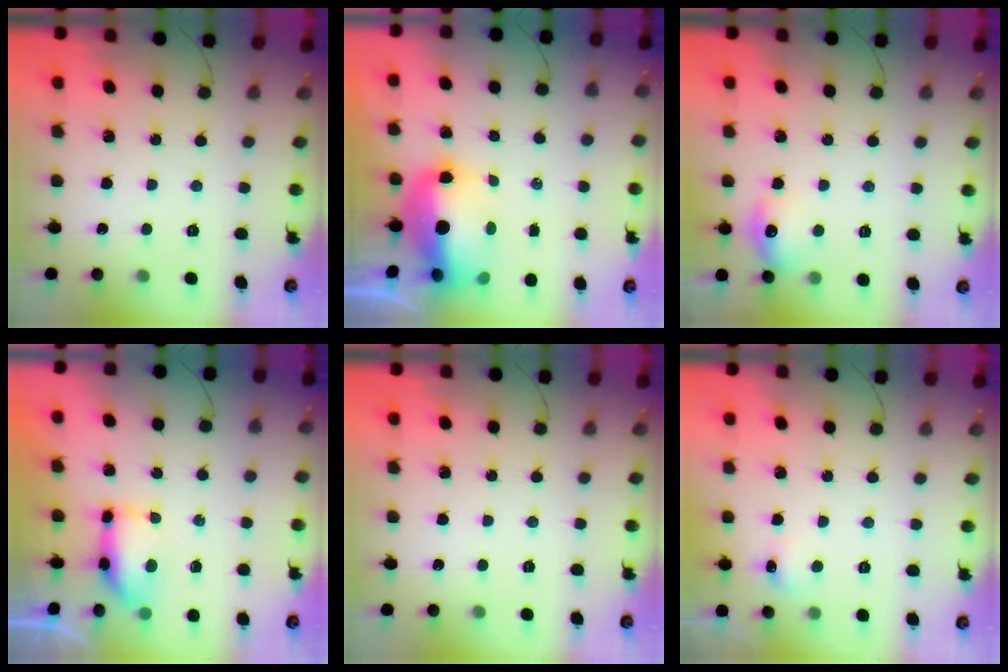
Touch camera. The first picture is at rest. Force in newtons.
{"total": 11.3, "press": 11.0, "slide": 2.4}
{"total": 9.4, "press": 9.4, "slide": 0.5}
{"total": 8.0, "press": 7.2, "slide": 3.4}
{"total": 0.0}
{"total": 5.1, "press": 4.9, "slide": 1.3}